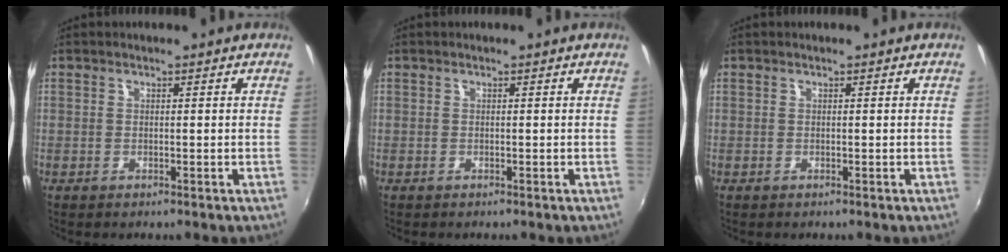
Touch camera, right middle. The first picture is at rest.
{"total": 0.0}
{"total": 0.0}